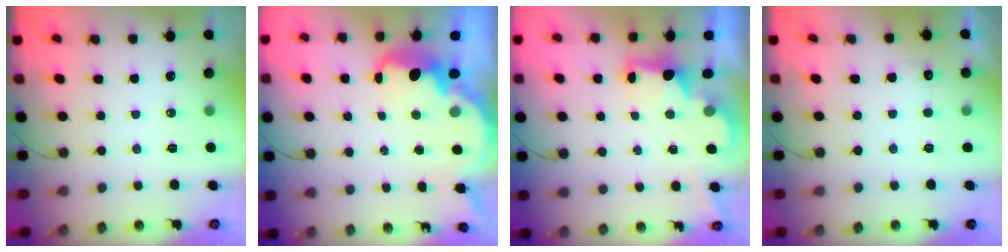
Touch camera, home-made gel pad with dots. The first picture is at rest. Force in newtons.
{"total": 5.3, "press": 5.3, "slide": 0.3}
{"total": 2.2, "press": 2.1, "slide": 0.8}
{"total": 4.2, "press": 4.1, "slide": 1.1}